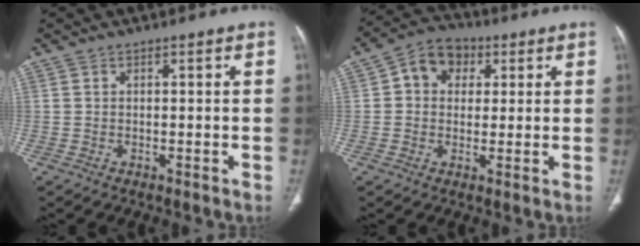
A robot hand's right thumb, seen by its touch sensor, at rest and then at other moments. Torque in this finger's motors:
{"motor_torque": [-0.17, 0.21, 0.22, -0.11, 0.02]}